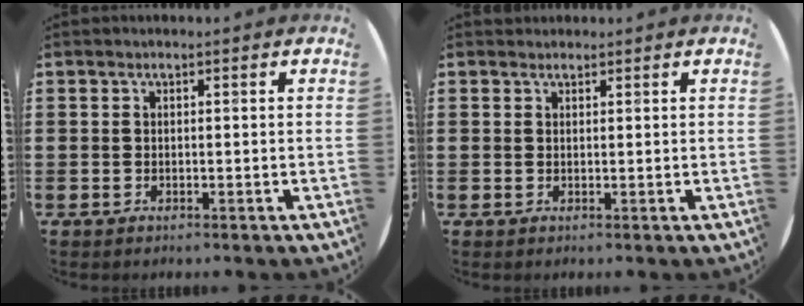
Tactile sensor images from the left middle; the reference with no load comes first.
{"total": 0.7, "force": [0.6, 0.2, -0.1], "torque": [0.003, 0.004, 0.012]}